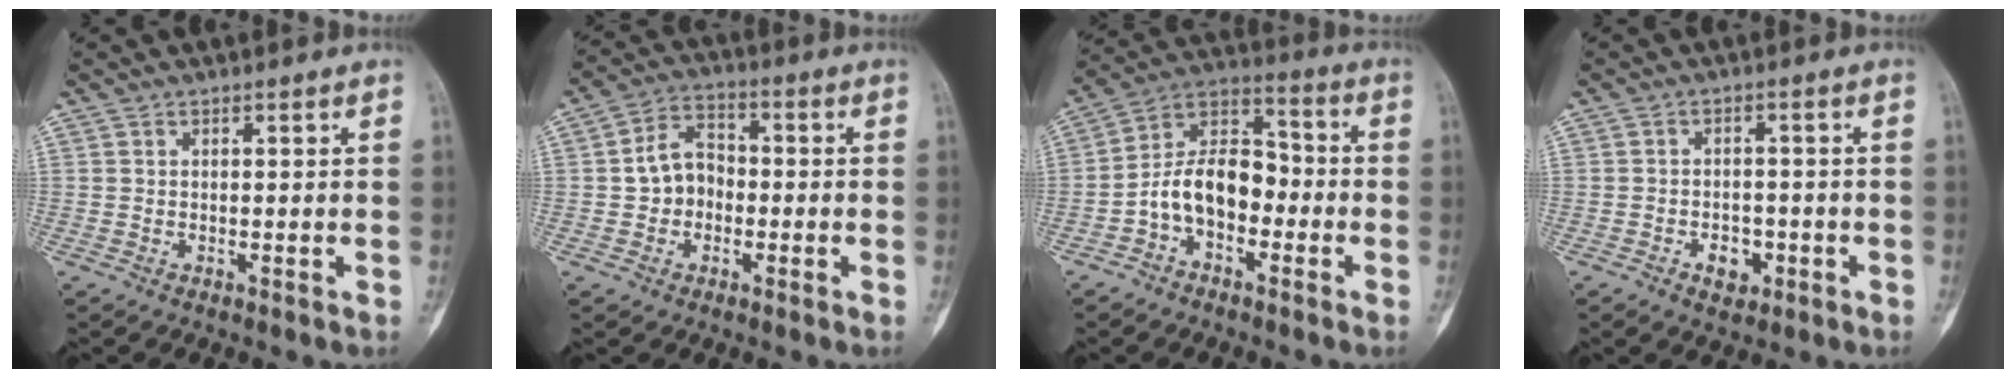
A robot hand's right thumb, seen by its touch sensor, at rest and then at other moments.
{"total": 7.4, "force": [-1.0, 5.9, 4.3], "torque": [-0.054, 0.027, -0.031]}
{"total": 11.9, "force": [-3.6, 7.7, 8.3], "torque": [-0.127, 0.057, -0.075]}
{"total": 4.2, "force": [-1.9, 2.9, 2.4], "torque": [-0.019, 0.012, -0.025]}